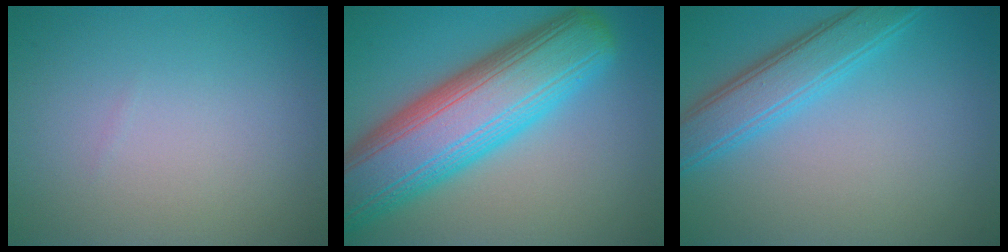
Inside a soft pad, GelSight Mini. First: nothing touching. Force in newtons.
{"total": 12.6, "press": 12.6, "slide": 0.4}
{"total": 4.4, "press": 4.4, "slide": 0.2}